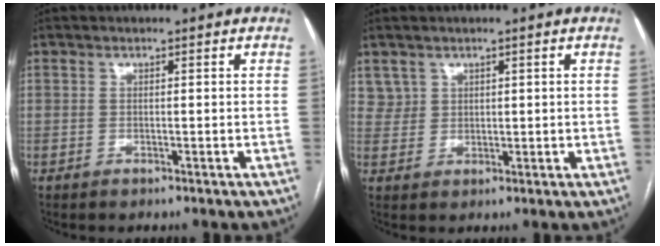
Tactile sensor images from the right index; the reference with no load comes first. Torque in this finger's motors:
{"motor_torque": [-0.23, 0.29, -0.02, 0.00]}